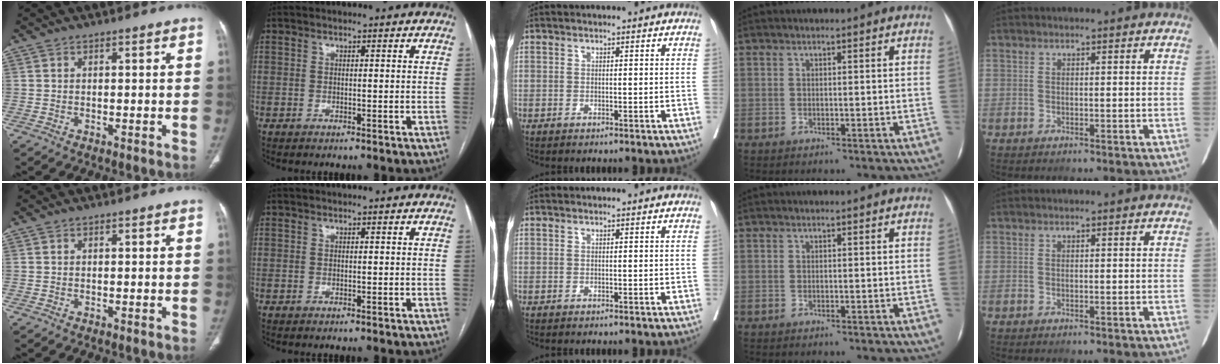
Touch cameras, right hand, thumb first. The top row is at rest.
{}